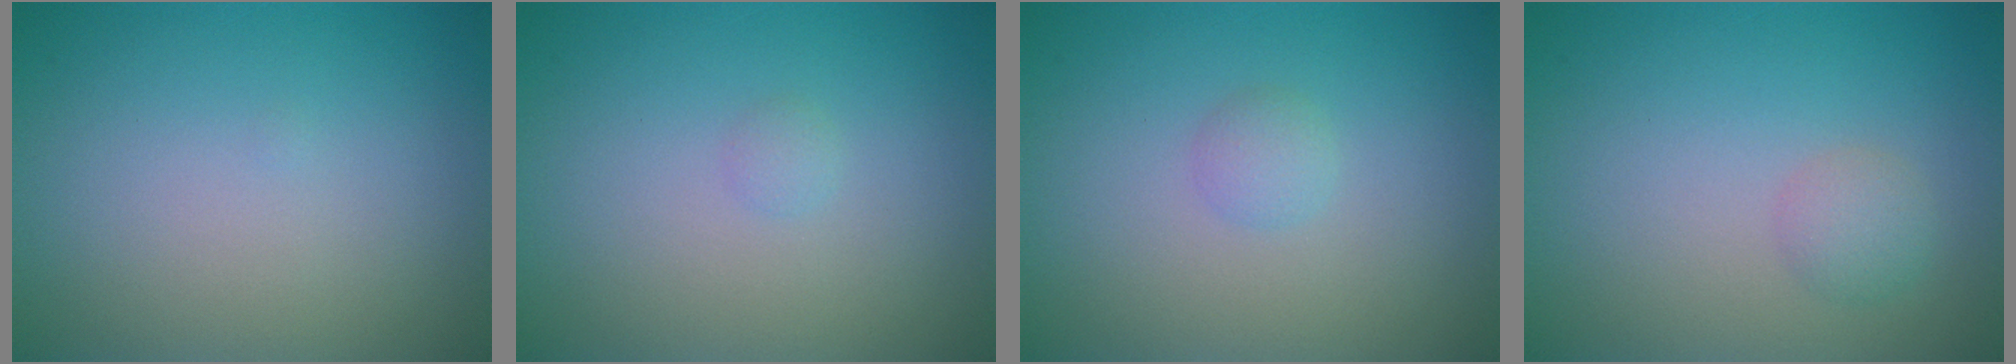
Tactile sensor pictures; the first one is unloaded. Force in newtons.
{"total": 0.5, "press": 0.5, "slide": 0.0}
{"total": 1.0, "press": 1.0, "slide": 0.1}
{"total": 1.4, "press": 1.4, "slide": 0.1}